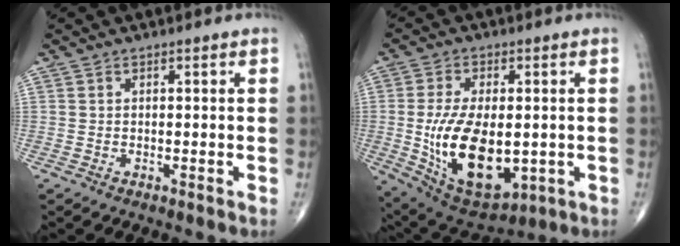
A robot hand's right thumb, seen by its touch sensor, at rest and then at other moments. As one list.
[{"total": 18.2, "force": [-2.1, 9.6, 15.4], "torque": [-0.266, -0.014, -0.009]}]